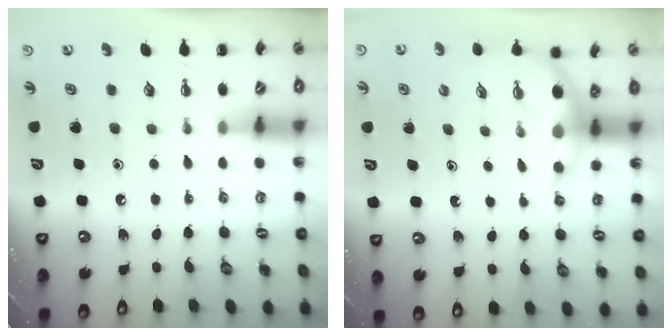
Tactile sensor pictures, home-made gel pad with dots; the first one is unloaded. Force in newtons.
{"total": 6.2, "press": 6.0, "slide": 1.2}